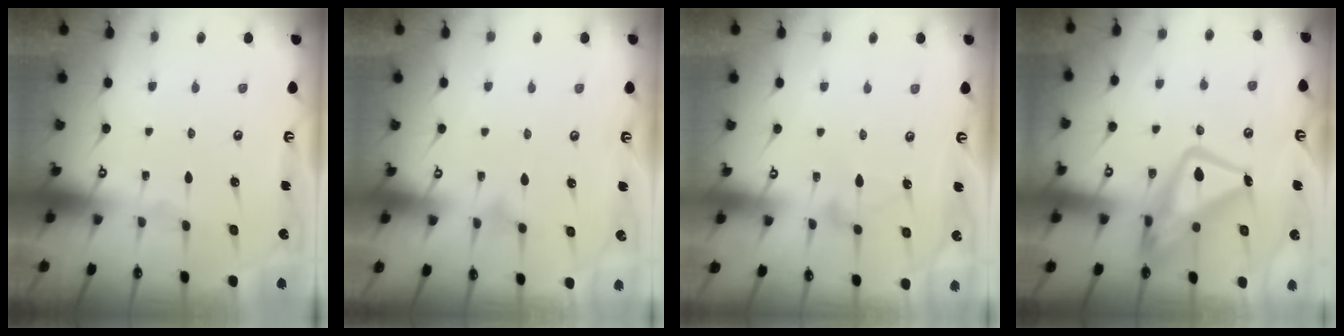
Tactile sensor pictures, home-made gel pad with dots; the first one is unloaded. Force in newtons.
{"total": 3.7, "press": 3.6, "slide": 0.2}
{"total": 7.8, "press": 7.7, "slide": 0.4}
{"total": 16.4, "press": 16.3, "slide": 1.5}